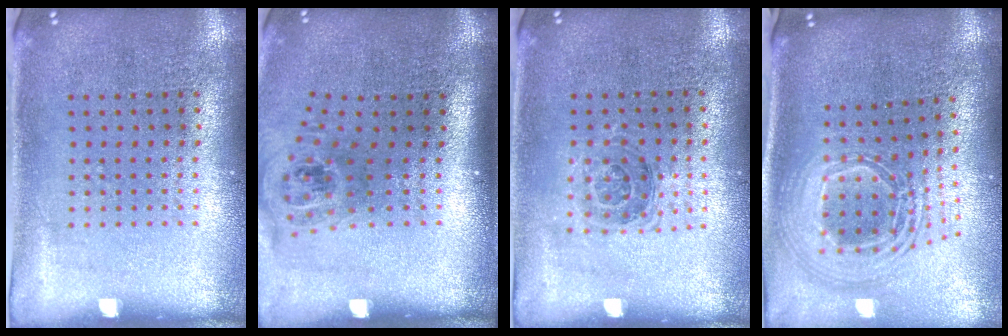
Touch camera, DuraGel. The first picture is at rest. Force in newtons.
{"total": 1.7, "press": 1.3, "slide": 1.1}
{"total": 1.1, "press": 1.0, "slide": 0.4}
{"total": 2.6, "press": 1.9, "slide": 1.8}